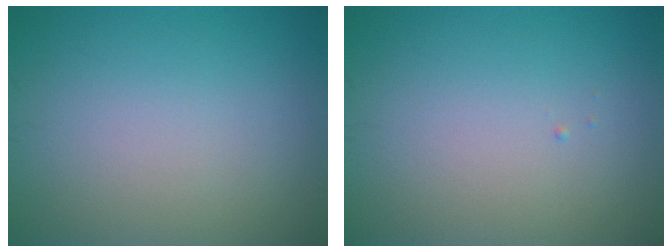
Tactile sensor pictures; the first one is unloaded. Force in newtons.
{"total": 0.0}